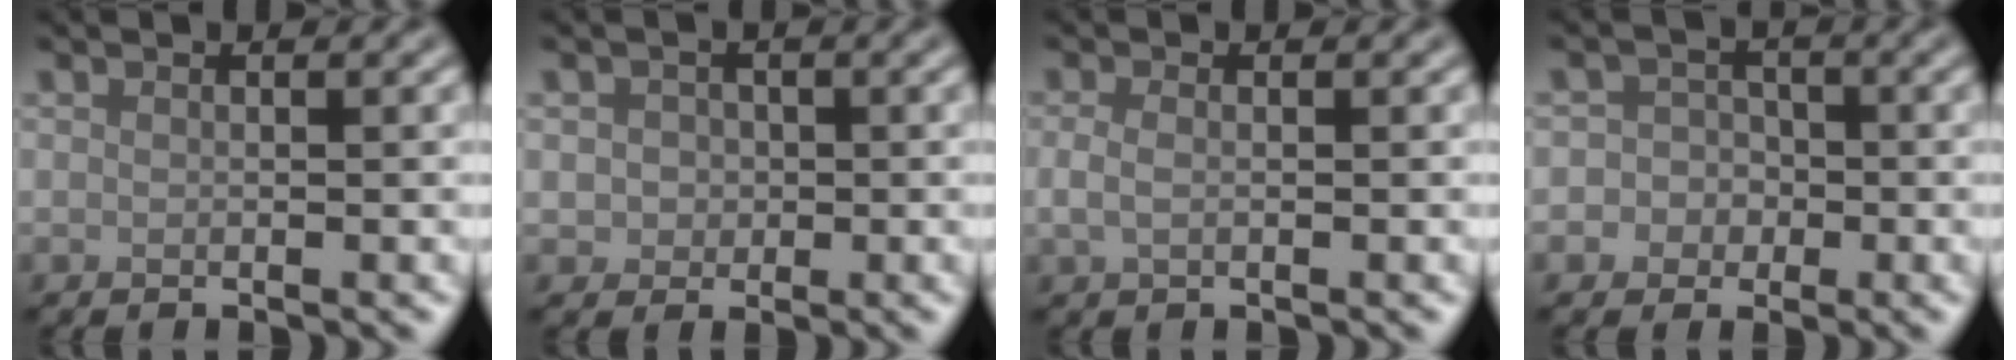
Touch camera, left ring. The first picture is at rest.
{"total": 1.9, "force": [0.1, 1.8, 0.7], "torque": [-0.003, -0.003, 0.001]}
{"total": 1.4, "force": [0.0, 0.8, 1.2], "torque": [-0.028, -0.002, -0.001]}
{"total": 3.3, "force": [-0.9, 3.2, 0.5], "torque": [0.026, 0.009, -0.032]}